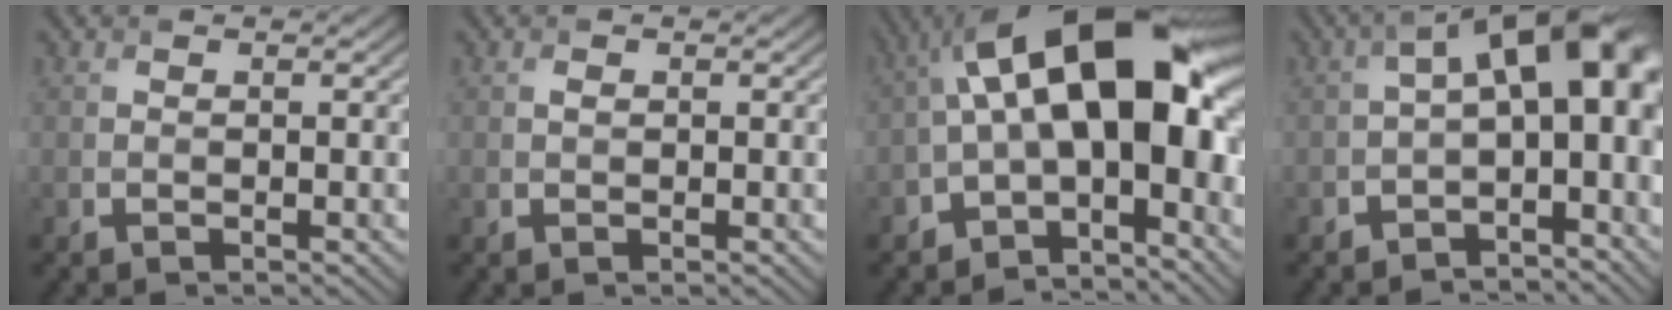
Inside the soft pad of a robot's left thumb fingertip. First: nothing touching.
{"total": 0.6, "force": [0.0, 0.4, 0.4], "torque": [-0.010, 0.000, -0.001]}
{"total": 17.0, "force": [-0.4, 8.7, 14.6], "torque": [-0.212, 0.029, -0.026]}
{"total": 13.1, "force": [-0.9, 7.0, 11.0], "torque": [-0.156, 0.005, -0.022]}